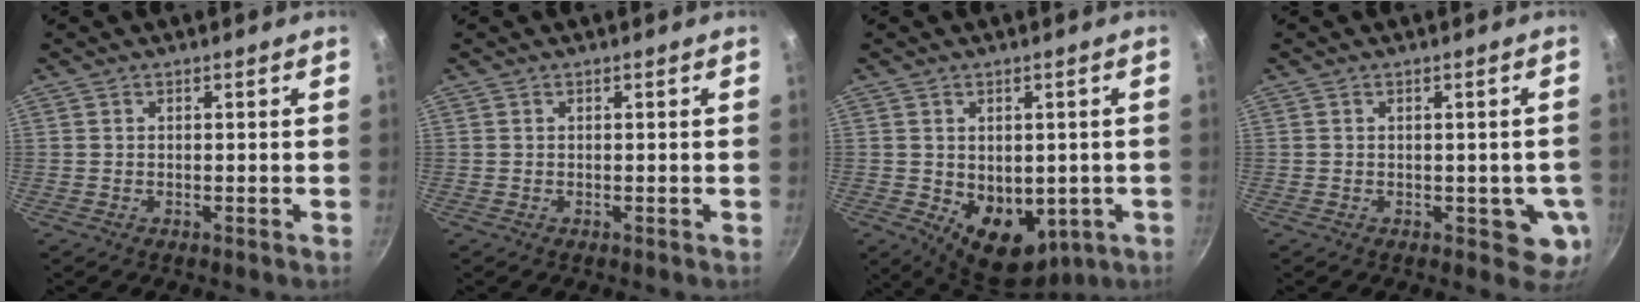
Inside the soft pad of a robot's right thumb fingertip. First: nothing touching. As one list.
[{"total": 0.0}, {"total": 11.6, "force": [-1.7, 8.3, 7.9], "torque": [-0.081, -0.020, 0.002]}, {"total": 5.1, "force": [-0.6, 3.0, 4.0], "torque": [-0.027, -0.006, -0.005]}]